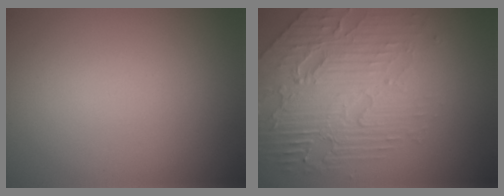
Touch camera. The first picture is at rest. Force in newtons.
{"total": 7.3, "press": 5.3, "slide": 5.1}